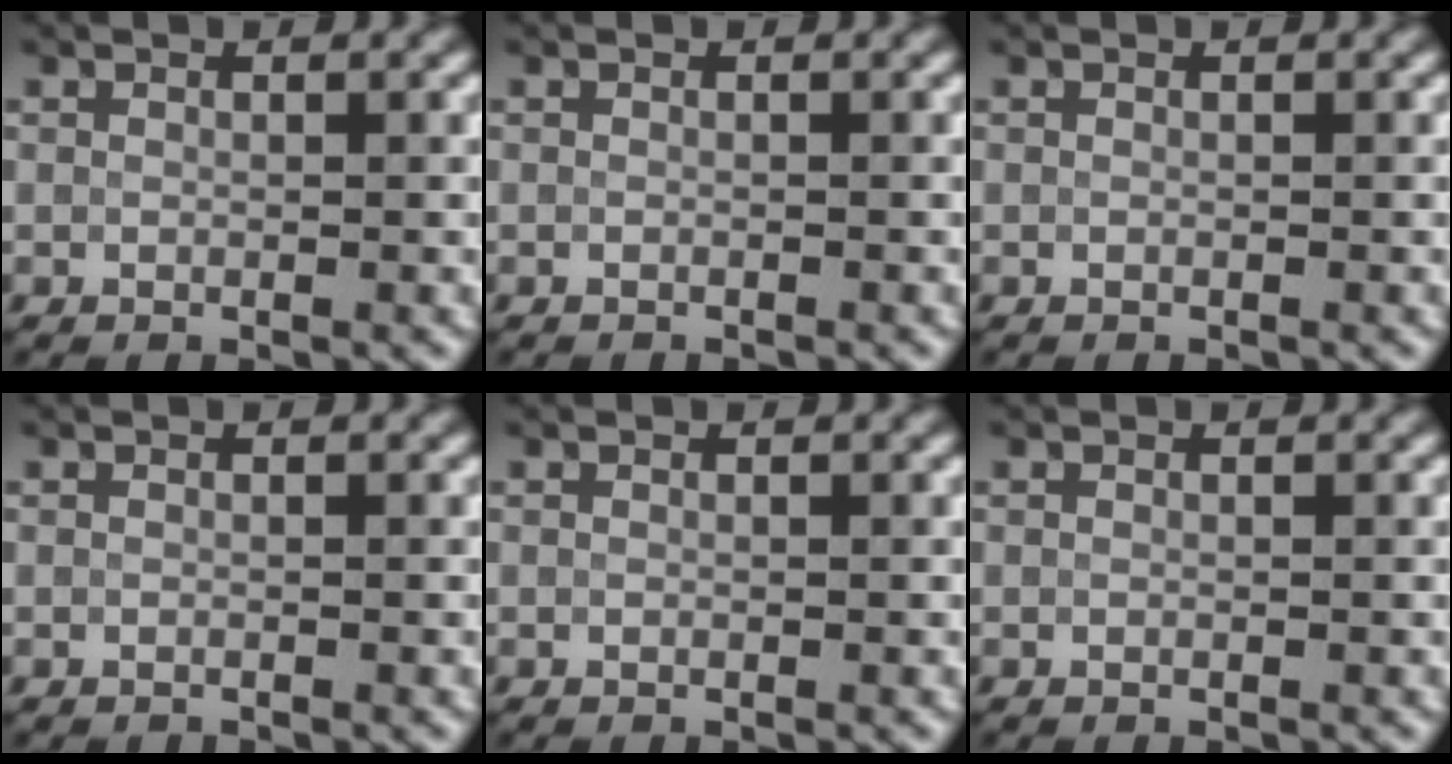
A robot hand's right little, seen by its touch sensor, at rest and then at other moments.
{"total": 0.5, "force": [-0.5, 0.1, 0.1], "torque": [0.003, -0.003, -0.009]}
{"total": 0.0}
{"total": 0.0}
{"total": 0.0}
{"total": 0.0}